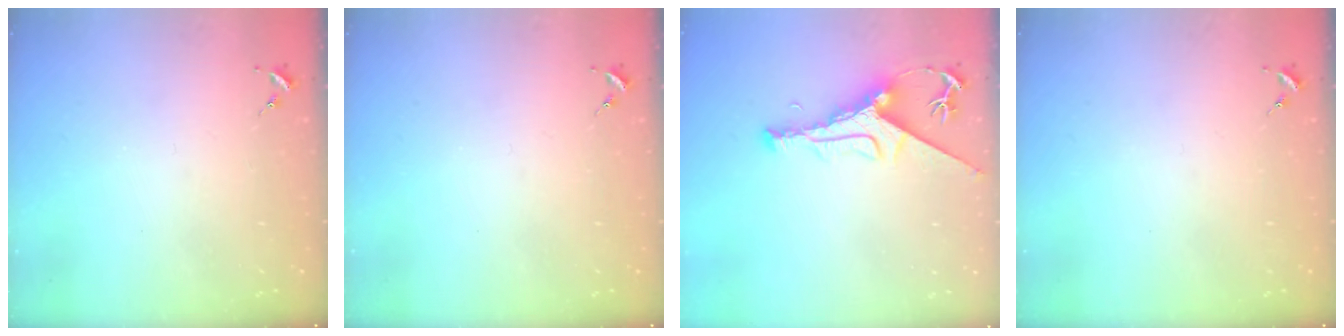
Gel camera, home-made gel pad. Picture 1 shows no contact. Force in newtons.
{"total": 0.0}
{"total": 9.6, "press": 9.5, "slide": 1.4}
{"total": 0.0}